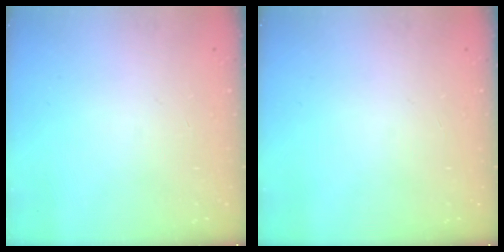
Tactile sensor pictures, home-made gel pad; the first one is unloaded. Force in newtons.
{"total": 0.0}